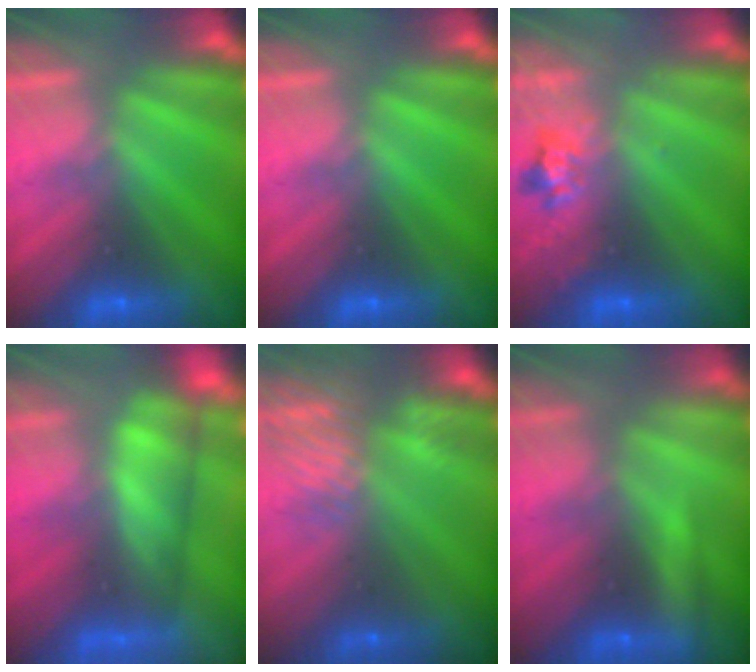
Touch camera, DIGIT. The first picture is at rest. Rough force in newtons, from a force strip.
{"total": 0.0}
{"total": 2.4}
{"total": 4.3}
{"total": 8.1}
{"total": 2.1}